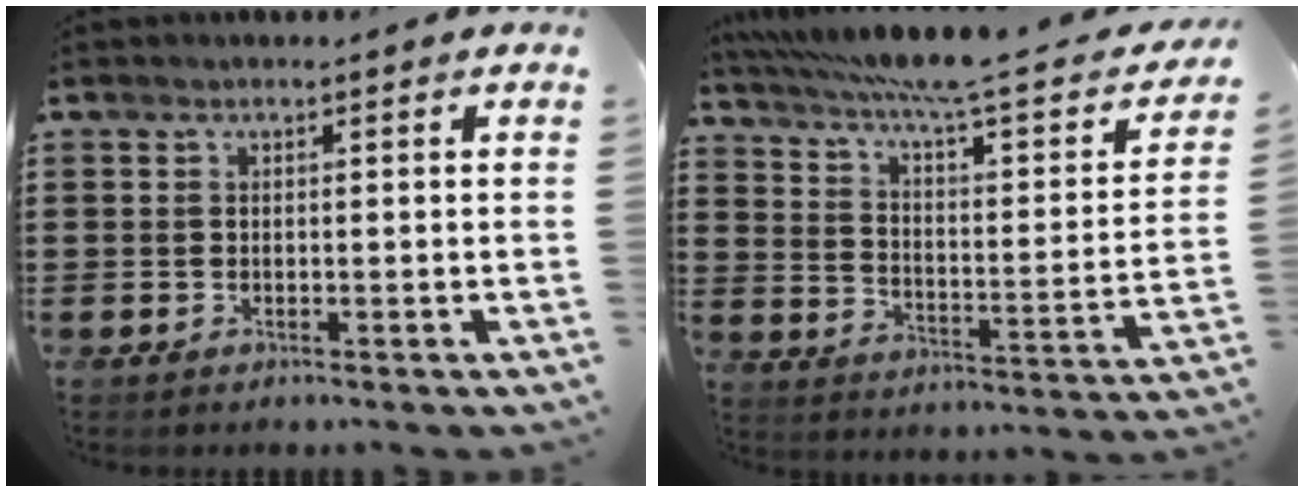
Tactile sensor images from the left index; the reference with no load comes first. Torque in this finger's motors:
{"motor_torque": [1.31, -0.82, 1.05, 0.19]}